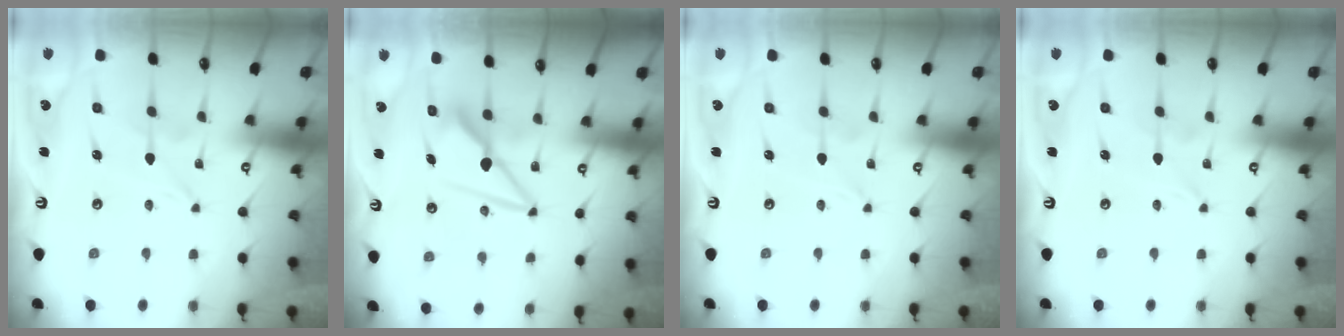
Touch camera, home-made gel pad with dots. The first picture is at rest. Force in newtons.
{"total": 7.5, "press": 7.5, "slide": 0.4}
{"total": 0.0}
{"total": 0.0}